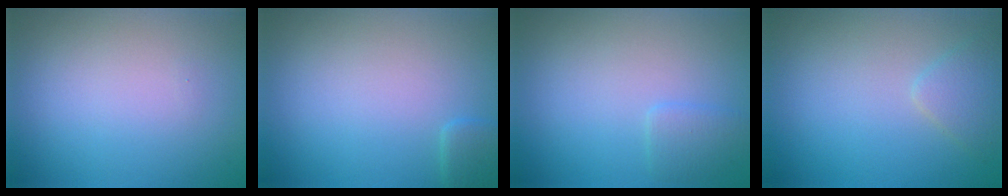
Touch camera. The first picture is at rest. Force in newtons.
{"total": 1.3, "press": 1.3, "slide": 0.2}
{"total": 1.4, "press": 1.4, "slide": 0.0}
{"total": 1.9, "press": 1.9, "slide": 0.1}